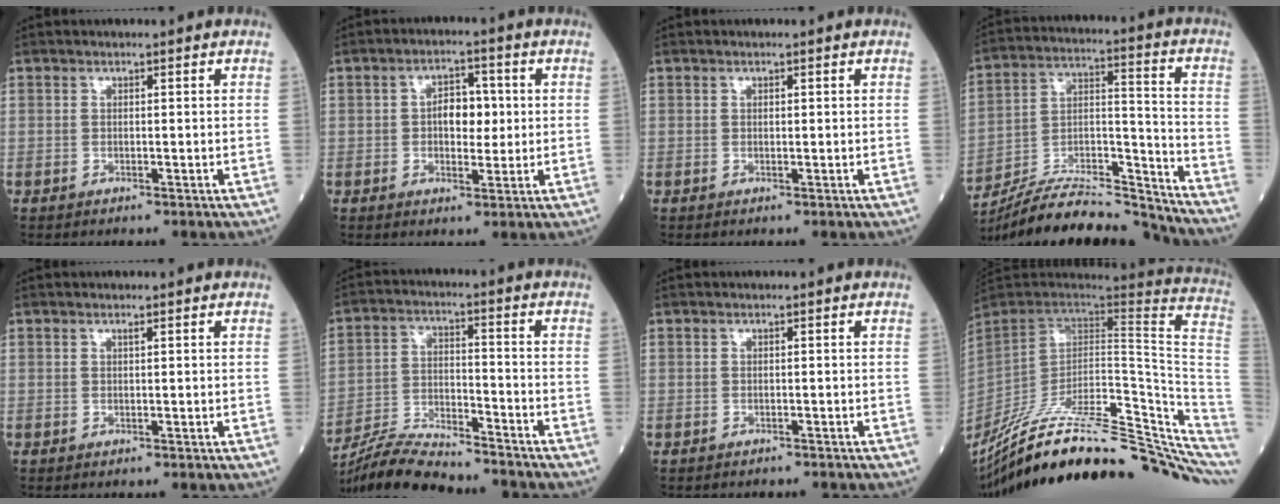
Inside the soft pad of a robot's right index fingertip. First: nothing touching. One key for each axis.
{"total": 5.2, "fx": 0.3, "fy": 2.9, "fz": 4.3, "tx": -0.066, "ty": 0.012, "tz": 0.005}
{"total": 0.0}
{"total": 20.8, "fx": -19.8, "fy": 2.0, "fz": 6.1, "tx": -0.121, "ty": 0.023, "tz": -0.331}
{"total": 0.0}
{"total": 11.9, "fx": -11.3, "fy": 0.9, "fz": 3.7, "tx": -0.065, "ty": -0.001, "tz": -0.196}
{"total": 2.5, "fx": -2.3, "fy": 1.0, "fz": -0.2, "tx": 0.003, "ty": 0.001, "tz": -0.036}
{"total": 33.5, "fx": -26.4, "fy": 4.5, "fz": 20.1, "tx": -0.221, "ty": -0.017, "tz": -0.385}